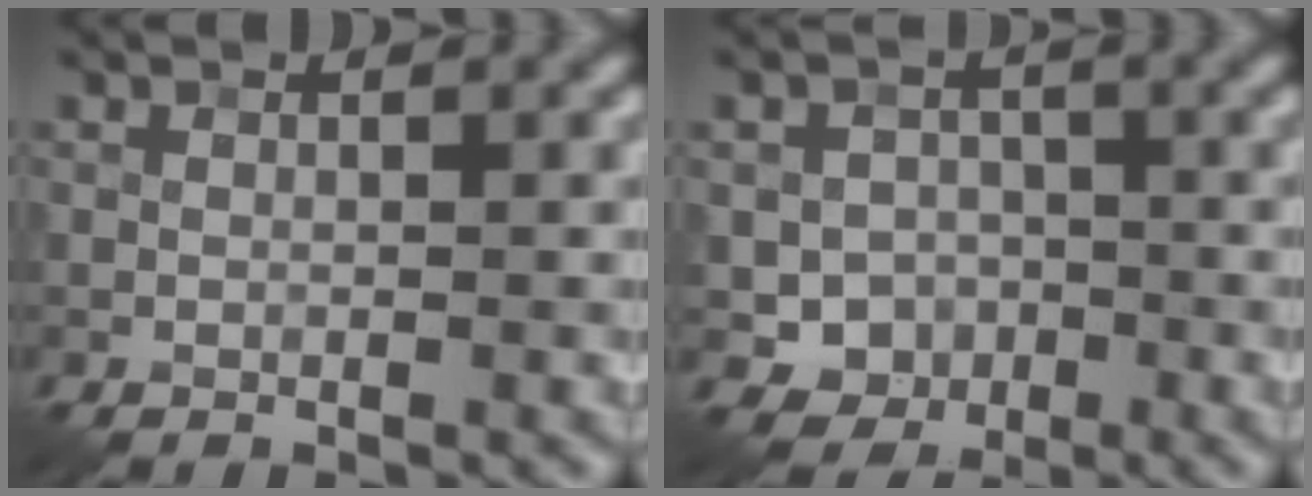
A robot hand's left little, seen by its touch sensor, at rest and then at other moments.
{"total": 3.4, "force": [-1.1, 3.1, 0.9], "torque": [0.003, 0.005, -0.025]}